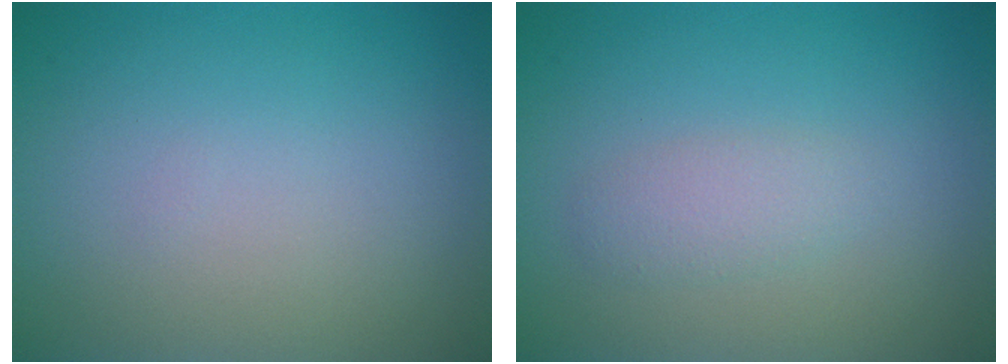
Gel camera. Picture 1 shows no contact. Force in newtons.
{"total": 1.7, "press": 1.7, "slide": 0.1}